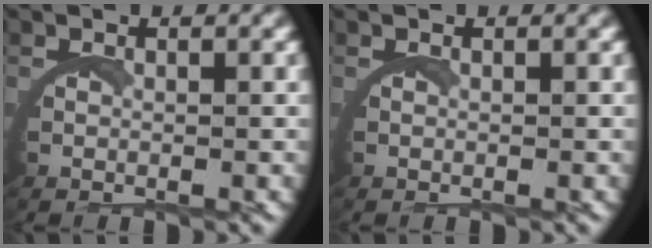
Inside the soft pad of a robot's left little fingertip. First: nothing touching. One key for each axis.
{"total": 0.0}